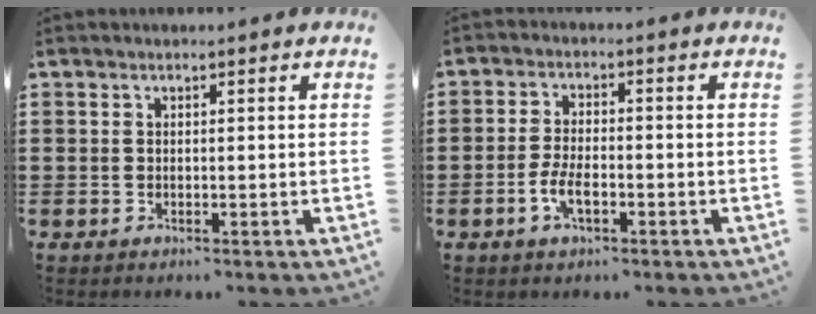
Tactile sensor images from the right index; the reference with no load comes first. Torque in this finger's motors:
{"motor_torque": [1.08, 1.06, 0.39, 0.08]}